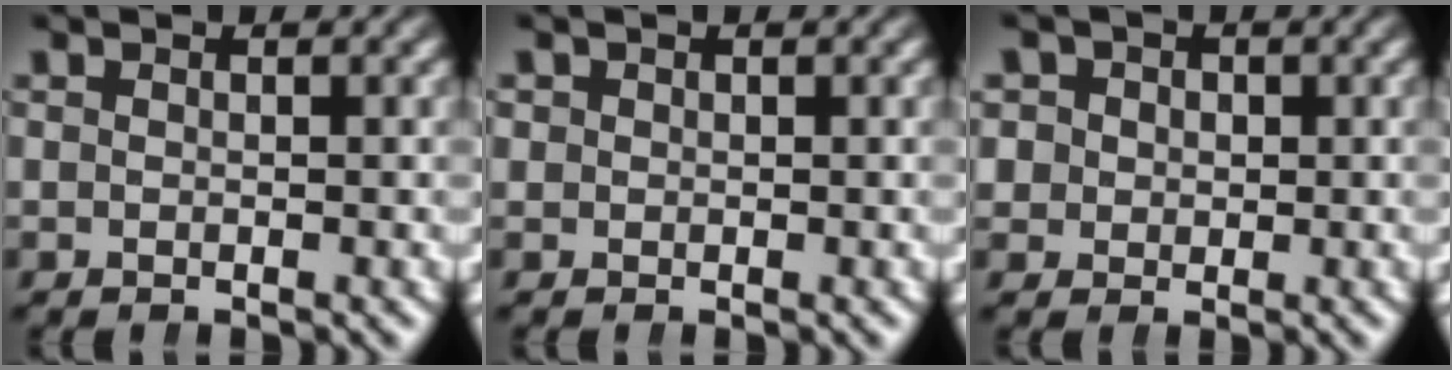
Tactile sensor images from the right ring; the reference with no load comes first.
{"total": 0.6, "force": [0.3, 0.5, 0.0], "torque": [0.003, -0.007, 0.010]}
{"total": 4.6, "force": [0.7, 4.2, 1.8], "torque": [-0.040, -0.006, 0.015]}